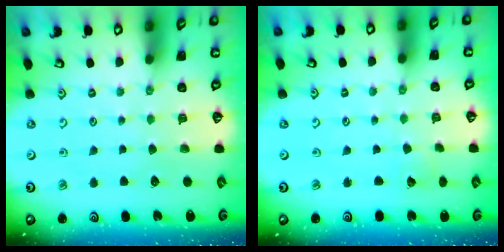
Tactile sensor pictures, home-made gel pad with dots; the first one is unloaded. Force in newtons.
{"total": 2.0, "press": 2.0, "slide": 0.1}